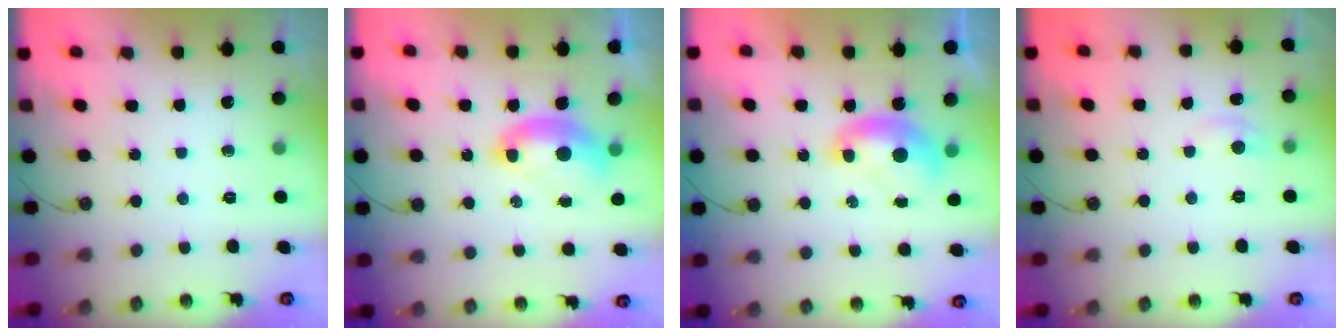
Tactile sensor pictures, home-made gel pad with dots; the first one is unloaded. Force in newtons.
{"total": 2.6, "press": 2.5, "slide": 0.6}
{"total": 1.1, "press": 1.1, "slide": 0.1}
{"total": 0.7, "press": 0.3, "slide": 0.7}